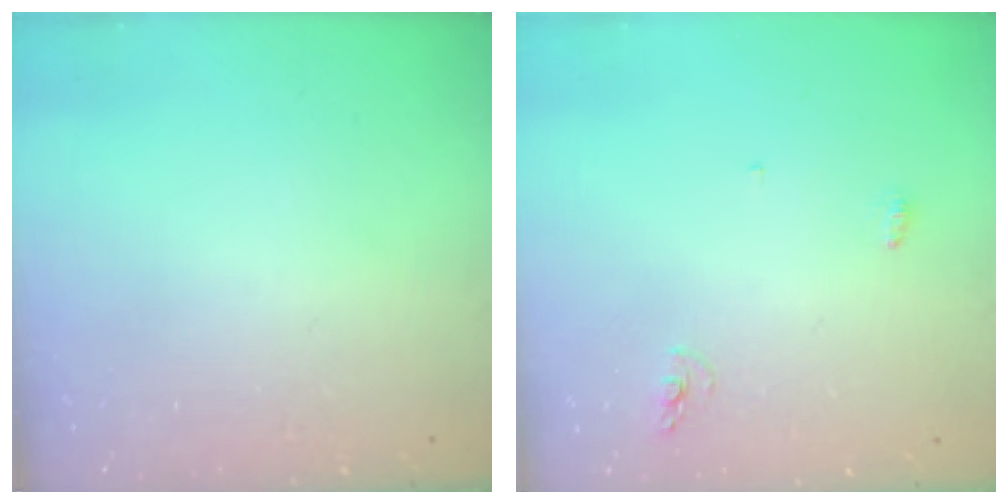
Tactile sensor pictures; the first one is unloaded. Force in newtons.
{"total": 4.5, "press": 4.2, "slide": 1.5}